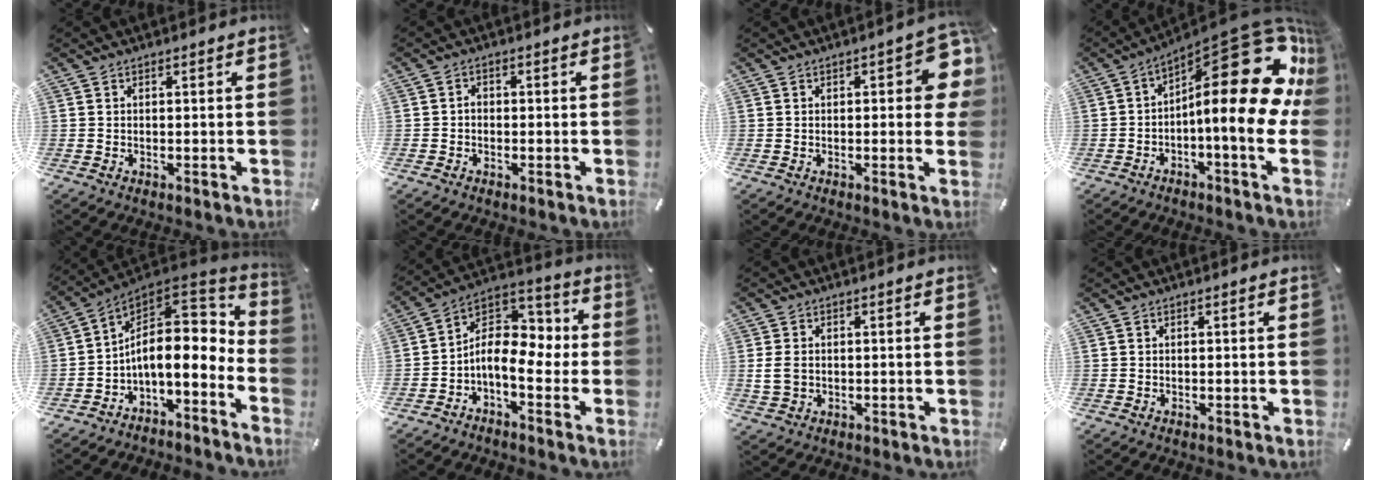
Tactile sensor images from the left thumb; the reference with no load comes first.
{"total": 1.7, "force": [-0.7, 1.3, 0.8], "torque": [-0.015, 0.007, -0.016]}
{"total": 9.0, "force": [1.5, 3.7, 8.1], "torque": [-0.089, -0.013, 0.022]}
{"total": 26.1, "force": [6.3, 8.8, 23.8], "torque": [-0.318, -0.078, 0.119]}
{"total": 13.1, "force": [0.5, 7.6, 10.7], "torque": [-0.169, -0.036, 0.005]}
{"total": 9.8, "force": [-3.1, 6.4, 6.8], "torque": [-0.116, 0.003, -0.058]}
{"total": 3.9, "force": [0.1, 3.1, 2.4], "torque": [-0.051, 0.005, 0.001]}
{"total": 0.0}